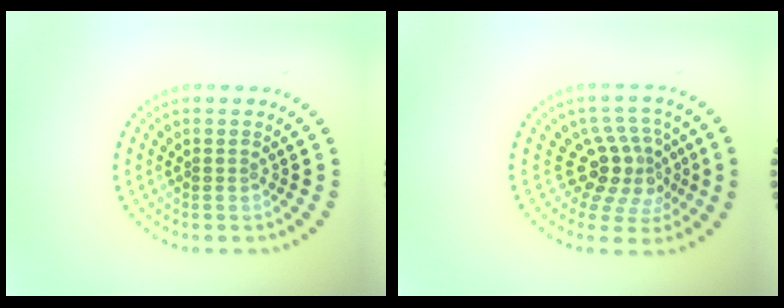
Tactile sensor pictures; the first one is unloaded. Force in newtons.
{"total": 4.1, "press": 3.1, "slide": 2.7}